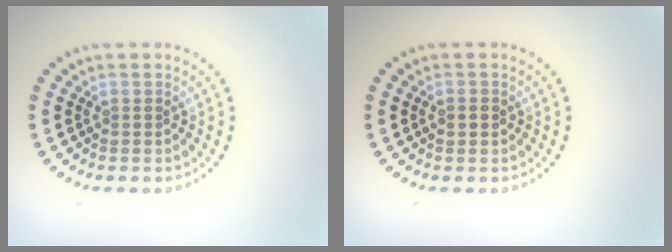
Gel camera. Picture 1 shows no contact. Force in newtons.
{"total": 1.4, "press": 1.4, "slide": 0.0}